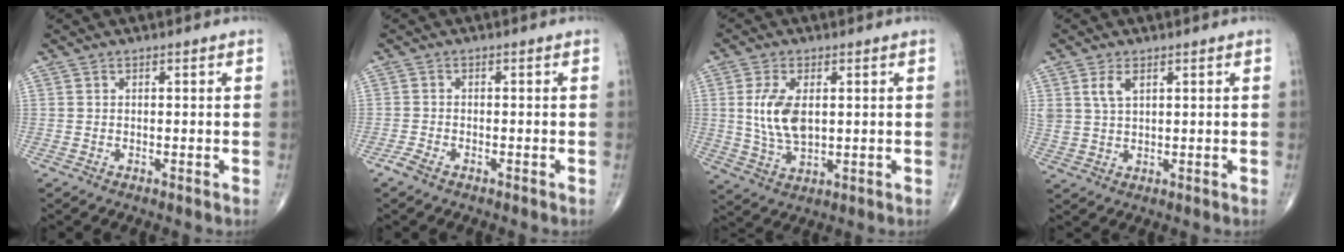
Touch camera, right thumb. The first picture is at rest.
{"total": 1.9, "force": [-1.4, 0.7, 1.1], "torque": [-0.030, 0.002, -0.030]}
{"total": 8.8, "force": [1.2, 4.7, 7.4], "torque": [-0.146, -0.011, 0.029]}
{"total": 4.1, "force": [1.9, 2.1, 2.9], "torque": [-0.058, -0.006, 0.043]}